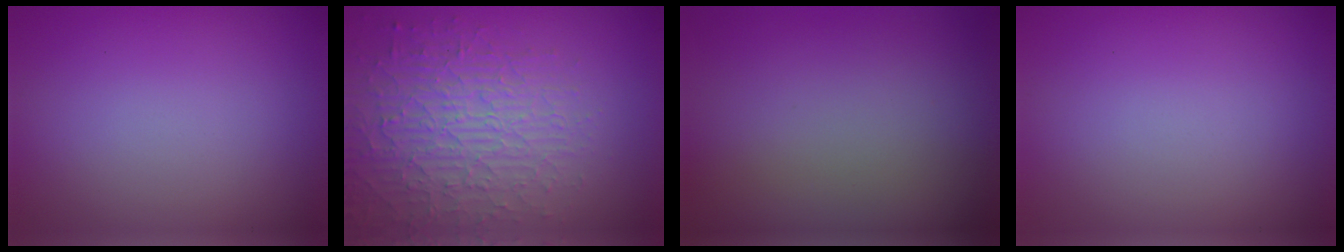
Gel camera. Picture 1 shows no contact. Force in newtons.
{"total": 6.0, "press": 5.0, "slide": 3.3}
{"total": 0.0}
{"total": 0.0}